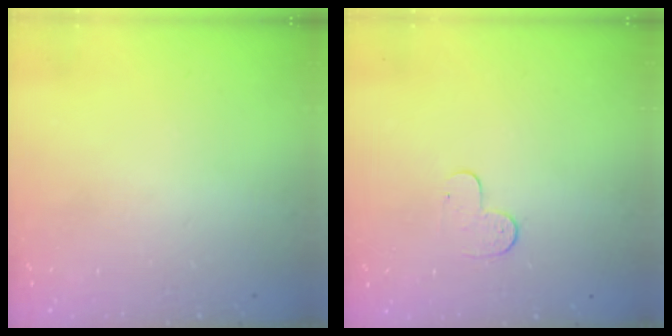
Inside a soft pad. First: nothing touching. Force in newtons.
{"total": 4.3, "press": 4.2, "slide": 0.4}